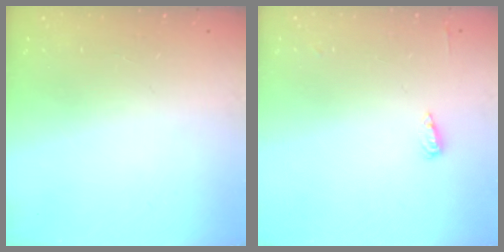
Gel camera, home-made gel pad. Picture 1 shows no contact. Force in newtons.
{"total": 4.5, "press": 4.4, "slide": 1.0}